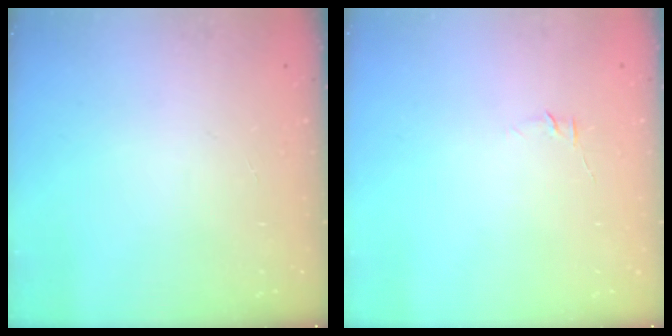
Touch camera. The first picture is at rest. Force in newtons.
{"total": 3.8, "press": 3.7, "slide": 0.9}